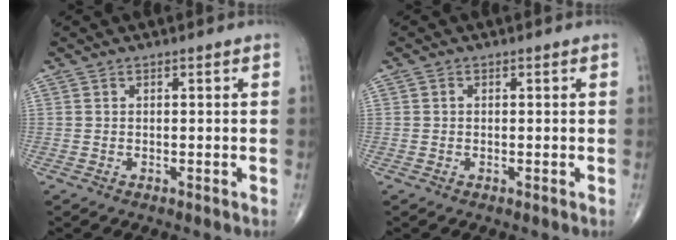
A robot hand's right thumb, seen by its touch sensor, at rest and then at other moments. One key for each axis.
{"total": 0.5, "fx": 0.0, "fy": 0.5, "fz": 0.2, "tx": -0.001, "ty": 0.001, "tz": -0.002}